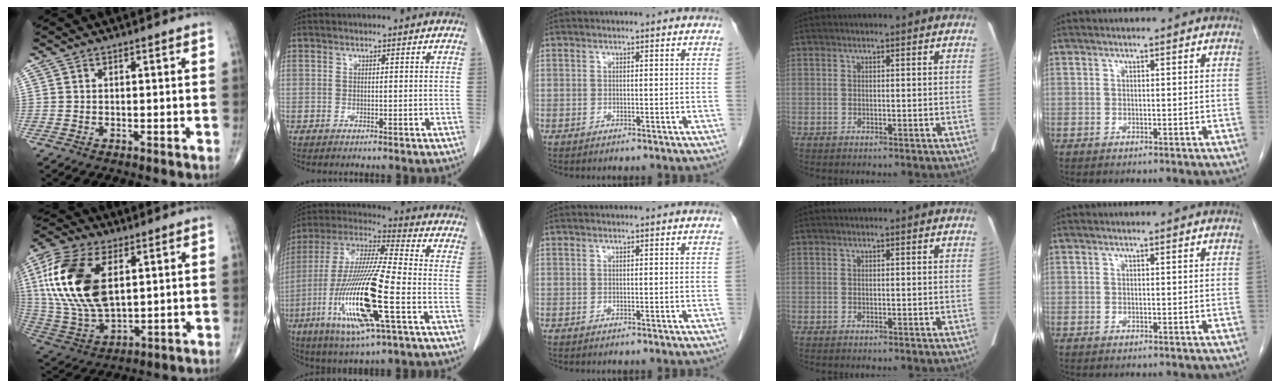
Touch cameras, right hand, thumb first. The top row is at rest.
{"thumb": {"total": 22.1, "force": [5.5, 12.1, 17.6], "torque": [-0.368, -0.017, 0.102]}, "index": {"total": 19.9, "force": [-5.9, 1.6, 19.0], "torque": [-0.404, -0.026, -0.112]}}